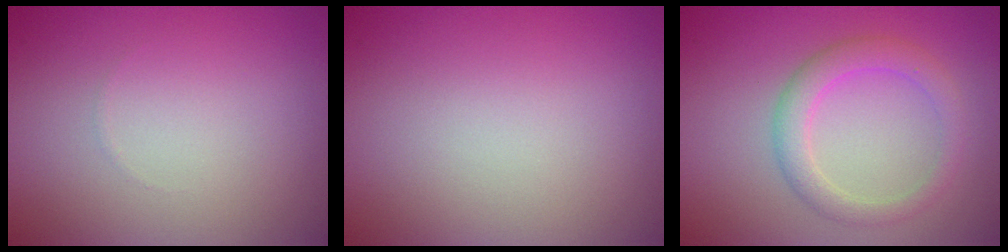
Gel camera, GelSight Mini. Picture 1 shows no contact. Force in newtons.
{"total": 0.0}
{"total": 2.9, "press": 2.9, "slide": 0.2}